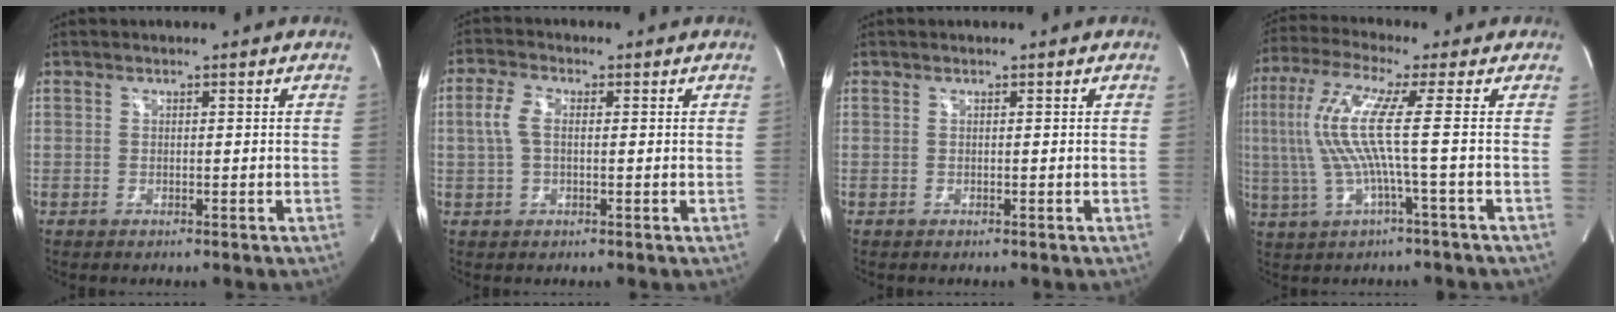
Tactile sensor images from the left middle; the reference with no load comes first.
{"total": 3.7, "force": [0.3, 1.8, 3.2], "torque": [-0.089, 0.016, 0.007]}
{"total": 0.0}
{"total": 10.6, "force": [0.4, -1.1, 10.5], "torque": [-0.229, 0.013, 0.005]}